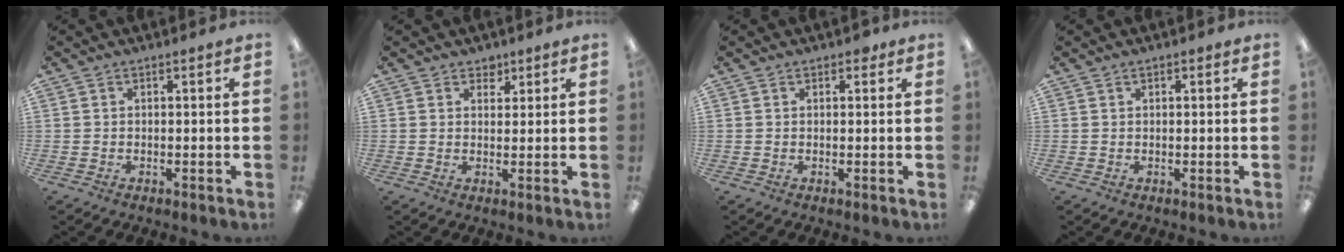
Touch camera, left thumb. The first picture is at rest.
{"total": 2.7, "force": [2.1, 1.6, 0.2], "torque": [0.008, -0.010, 0.037]}
{"total": 1.4, "force": [0.8, 0.9, 0.6], "torque": [-0.005, 0.000, 0.013]}
{"total": 0.6, "force": [0.4, 0.3, 0.3], "torque": [-0.005, 0.004, 0.007]}